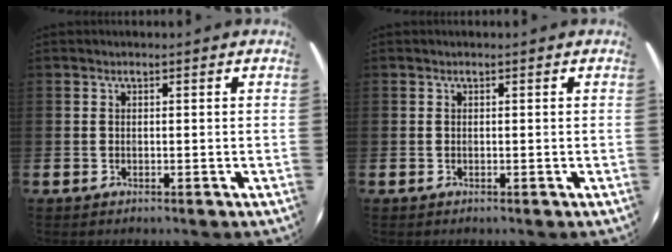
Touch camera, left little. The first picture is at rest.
{"total": 0.0}